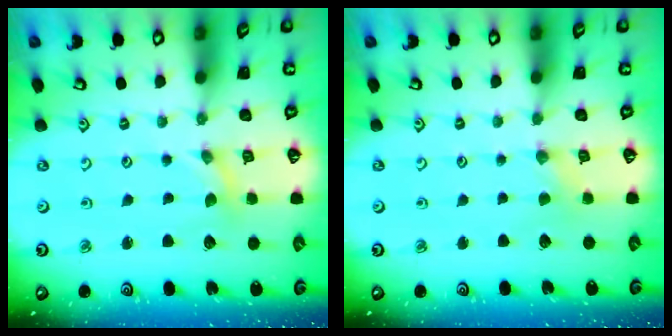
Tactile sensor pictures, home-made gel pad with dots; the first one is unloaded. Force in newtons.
{"total": 1.5, "press": 1.5, "slide": 0.3}